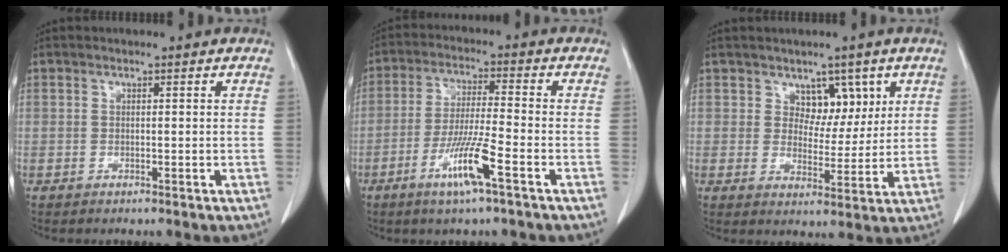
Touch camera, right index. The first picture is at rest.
{"total": 8.9, "force": [-4.4, -0.3, 7.7], "torque": [-0.151, -0.013, -0.086]}
{"total": 5.1, "force": [2.6, 3.4, 2.8], "torque": [-0.026, 0.001, 0.042]}